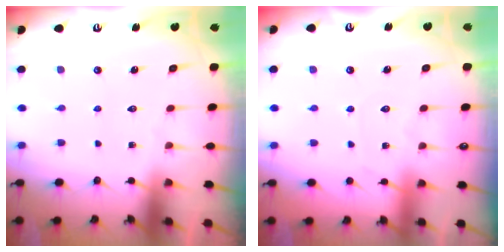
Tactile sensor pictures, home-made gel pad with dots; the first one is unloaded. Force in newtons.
{"total": 2.9, "press": 2.9, "slide": 0.4}